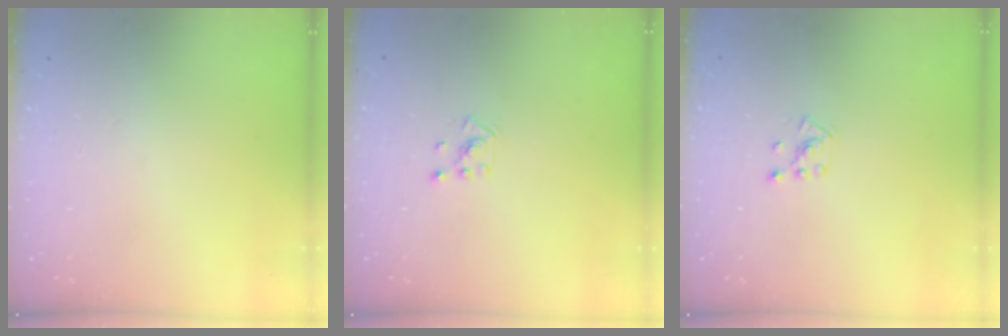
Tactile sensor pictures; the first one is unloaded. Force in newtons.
{"total": 2.1, "press": 2.0, "slide": 0.3}
{"total": 2.8, "press": 2.8, "slide": 0.2}